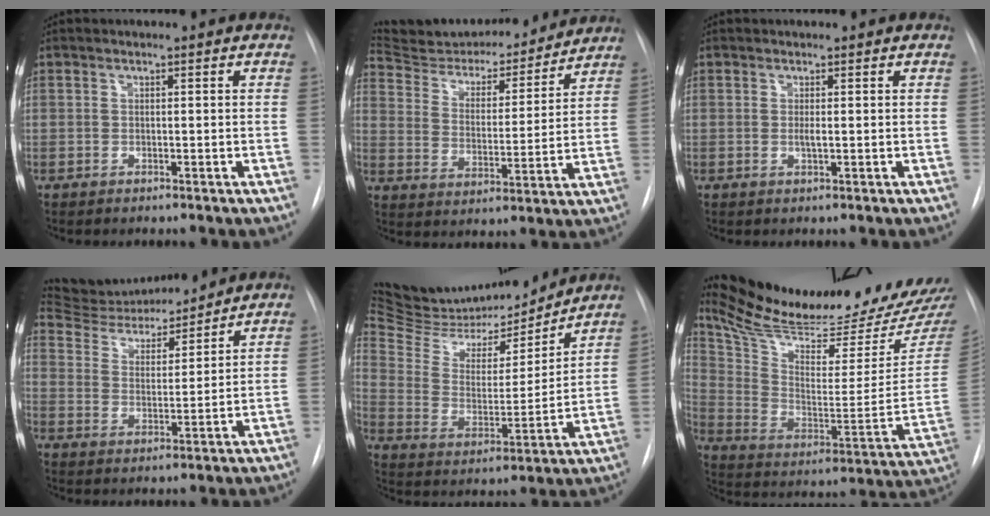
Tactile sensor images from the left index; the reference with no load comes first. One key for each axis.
{"total": 20.7, "fx": 19.2, "fy": 4.6, "fz": 5.9, "tx": -0.093, "ty": -0.004, "tz": 0.284}
{"total": 0.8, "fx": 0.1, "fy": 0.1, "fz": 0.8, "tx": -0.020, "ty": -0.003, "tz": 0.002}
{"total": 14.2, "fx": 13.5, "fy": 2.2, "fz": 3.7, "tx": -0.062, "ty": 0.004, "tz": 0.229}
{"total": 20.2, "fx": 19.2, "fy": 3.9, "fz": 5.0, "tx": -0.091, "ty": -0.015, "tz": 0.309}
{"total": 30.2, "fx": 26.8, "fy": 2.8, "fz": 13.6, "tx": -0.230, "ty": -0.088, "tz": 0.387}